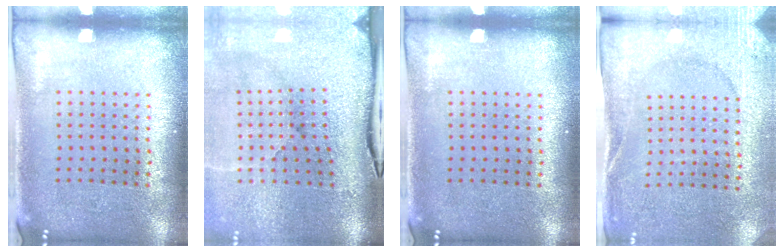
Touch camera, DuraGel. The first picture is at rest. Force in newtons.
{"total": 5.1, "press": 4.0, "slide": 3.2}
{"total": 0.0}
{"total": 2.6, "press": 2.6, "slide": 0.4}